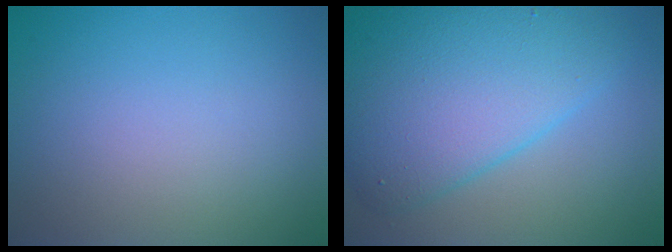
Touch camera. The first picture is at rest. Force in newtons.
{"total": 9.3, "press": 9.3, "slide": 0.1}